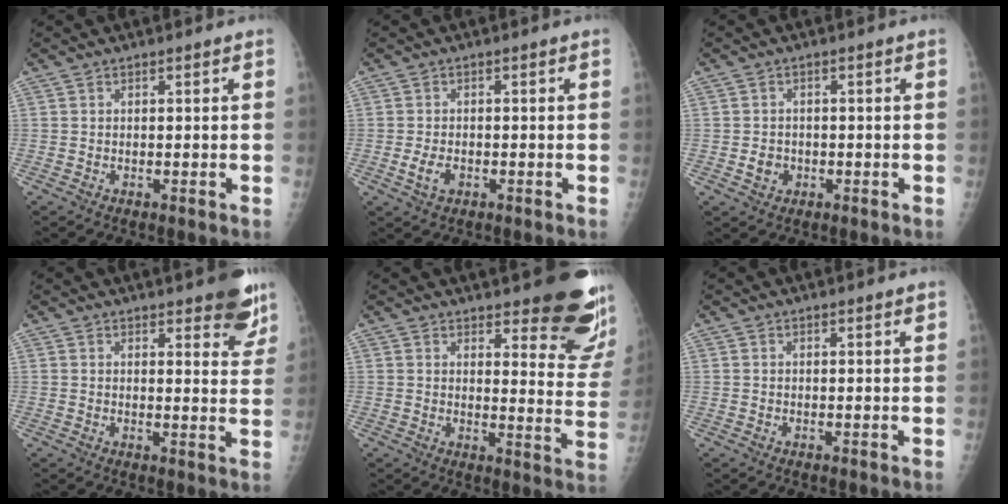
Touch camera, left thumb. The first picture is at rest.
{"total": 3.1, "force": [-1.3, 2.0, 2.1], "torque": [-0.039, 0.003, -0.020]}
{"total": 2.8, "force": [-0.9, 2.4, 1.0], "torque": [-0.006, 0.005, -0.012]}
{"total": 8.7, "force": [6.4, 2.7, 5.3], "torque": [-0.032, -0.036, 0.071]}
{"total": 16.4, "force": [12.4, 4.6, 9.8], "torque": [-0.081, -0.098, 0.140]}
{"total": 1.1, "force": [0.7, 0.1, 0.8], "torque": [-0.010, -0.003, 0.011]}